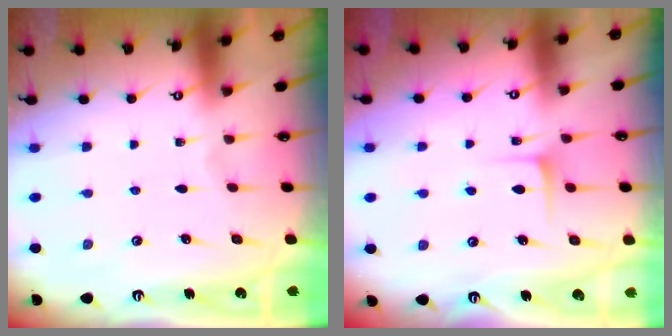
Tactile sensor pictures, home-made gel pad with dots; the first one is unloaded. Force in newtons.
{"total": 5.3, "press": 5.2, "slide": 0.8}